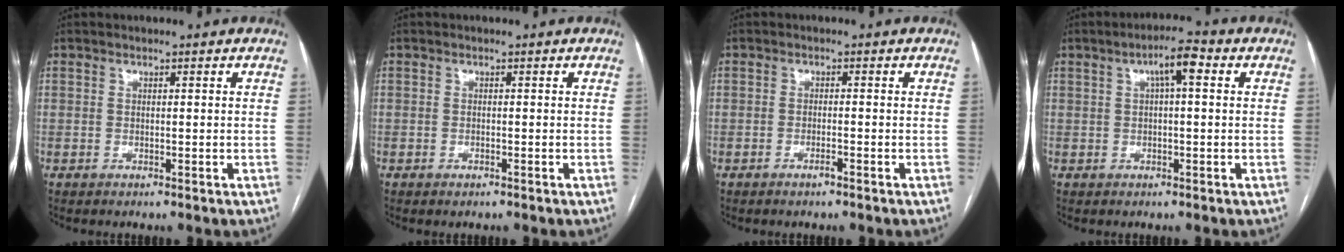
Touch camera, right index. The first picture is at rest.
{"total": 0.5, "force": [-0.4, 0.2, 0.3], "torque": [-0.007, -0.001, -0.003]}
{"total": 1.3, "force": [-0.9, 0.1, 1.0], "torque": [-0.019, 0.000, -0.015]}
{"total": 4.7, "force": [1.4, 0.9, 4.4], "torque": [-0.077, 0.018, 0.021]}